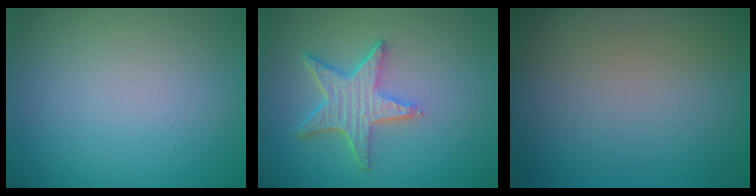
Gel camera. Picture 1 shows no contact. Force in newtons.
{"total": 5.2, "press": 4.0, "slide": 3.2}
{"total": 0.0}